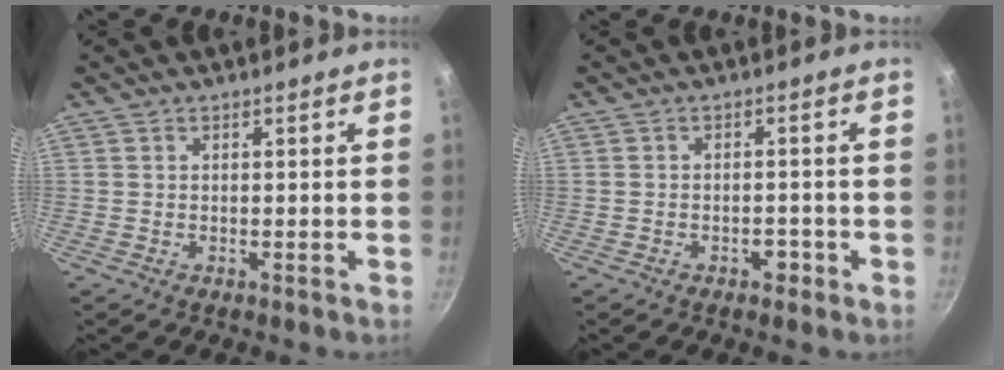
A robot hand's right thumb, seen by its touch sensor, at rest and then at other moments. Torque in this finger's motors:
{"motor_torque": [0.64, 0.48, 0.51, -0.24, 0.01]}